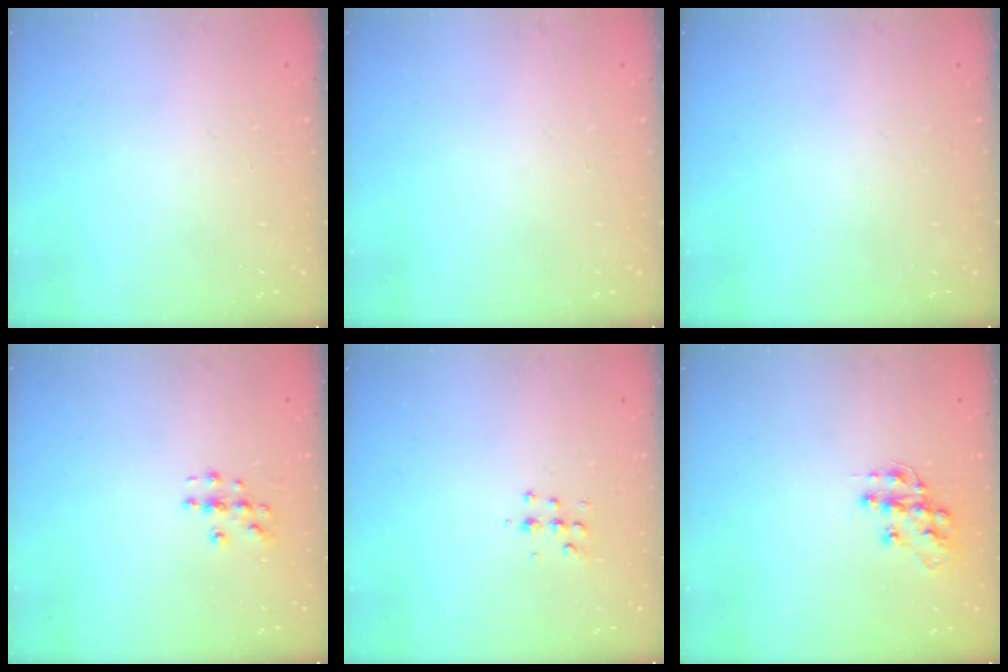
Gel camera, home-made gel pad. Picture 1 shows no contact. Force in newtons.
{"total": 0.0}
{"total": 0.0}
{"total": 3.3, "press": 3.3, "slide": 0.2}
{"total": 5.4, "press": 5.3, "slide": 0.7}
{"total": 11.6, "press": 11.5, "slide": 0.8}